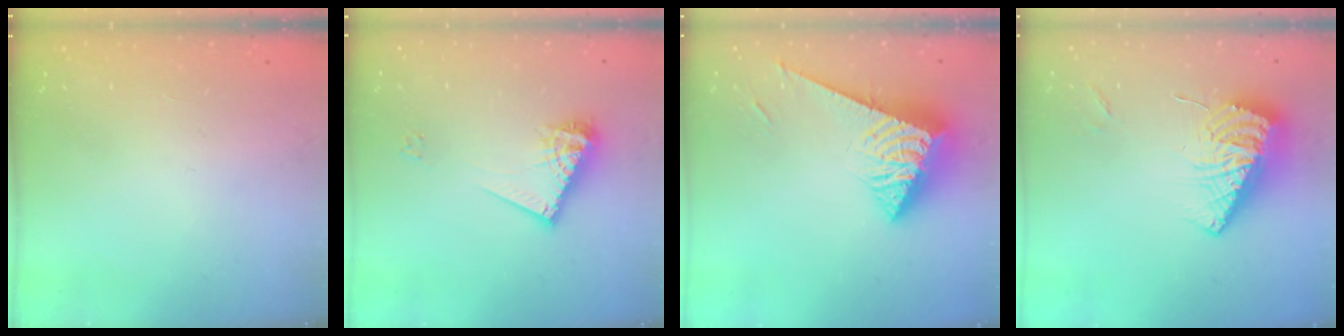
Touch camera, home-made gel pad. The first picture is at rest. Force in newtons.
{"total": 12.1, "press": 12.0, "slide": 1.1}
{"total": 6.6, "press": 6.6, "slide": 0.8}
{"total": 14.4, "press": 14.3, "slide": 2.0}